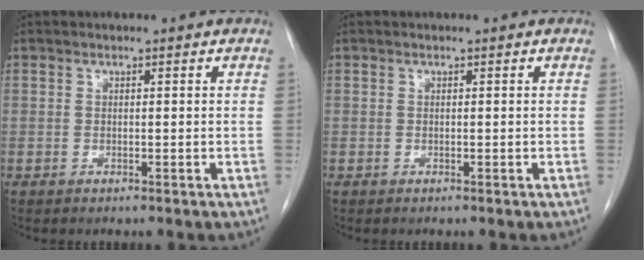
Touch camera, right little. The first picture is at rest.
{"total": 0.0}